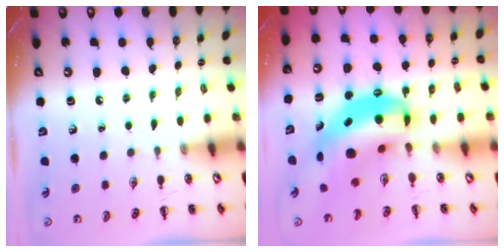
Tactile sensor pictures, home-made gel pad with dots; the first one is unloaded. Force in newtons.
{"total": 11.1, "press": 10.8, "slide": 2.5}